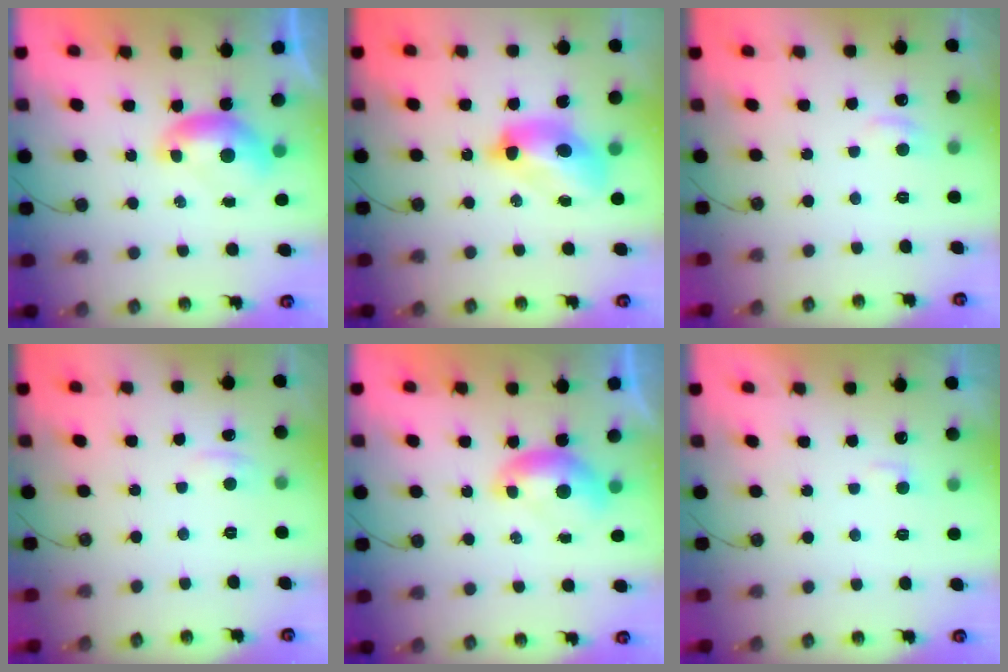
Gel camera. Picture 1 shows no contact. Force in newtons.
{"total": 8.6, "press": 8.5, "slide": 1.3}
{"total": 0.9, "press": 0.5, "slide": 0.8}
{"total": 1.5, "press": 1.3, "slide": 0.7}
{"total": 0.0}
{"total": 2.8, "press": 2.7, "slide": 0.4}